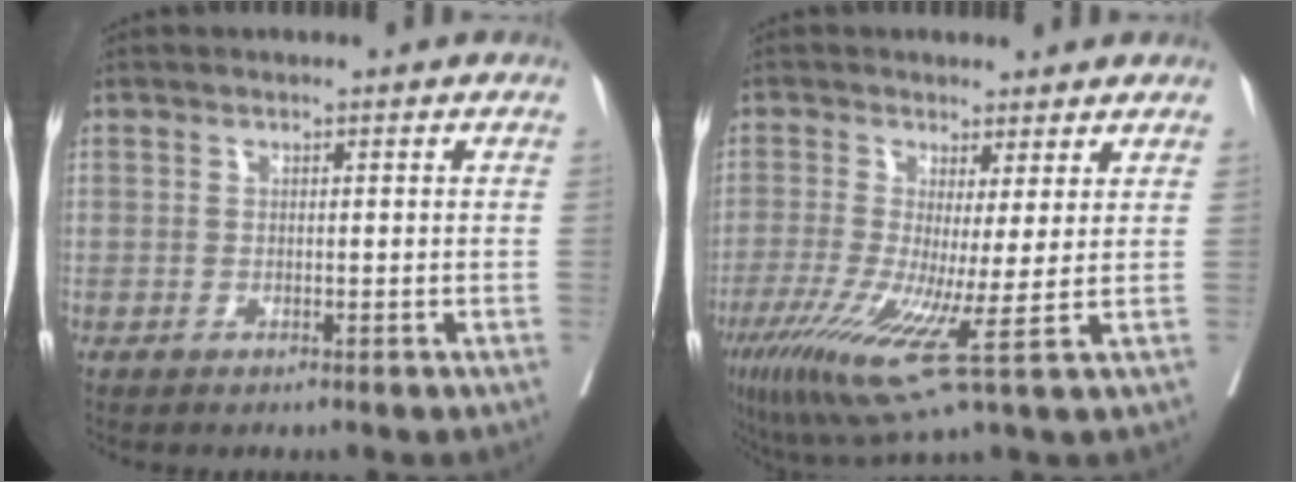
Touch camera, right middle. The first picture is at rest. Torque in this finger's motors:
{"motor_torque": [1.11, -1.00, 0.65, 0.21]}